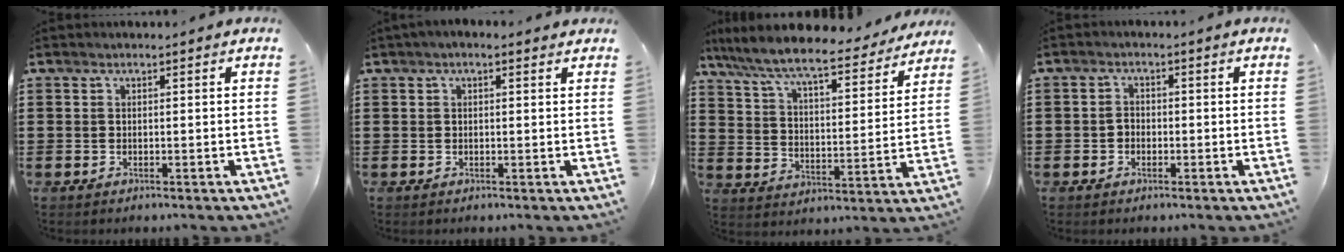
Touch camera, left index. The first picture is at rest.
{"total": 1.0, "force": [0.3, 0.5, 0.9], "torque": [-0.017, 0.005, 0.004]}
{"total": 8.5, "force": [7.7, 0.5, 3.7], "torque": [-0.105, -0.046, 0.128]}
{"total": 1.6, "force": [-0.6, 1.3, 0.6], "torque": [-0.016, 0.004, -0.014]}